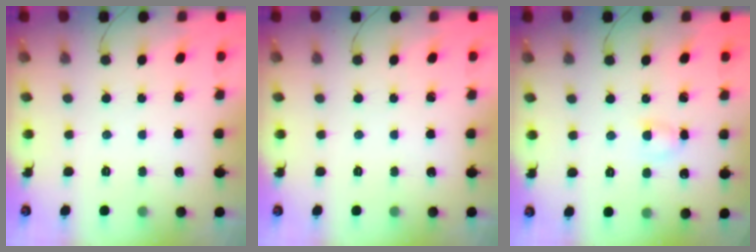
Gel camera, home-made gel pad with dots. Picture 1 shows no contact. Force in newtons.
{"total": 0.0}
{"total": 4.3, "press": 4.1, "slide": 1.5}